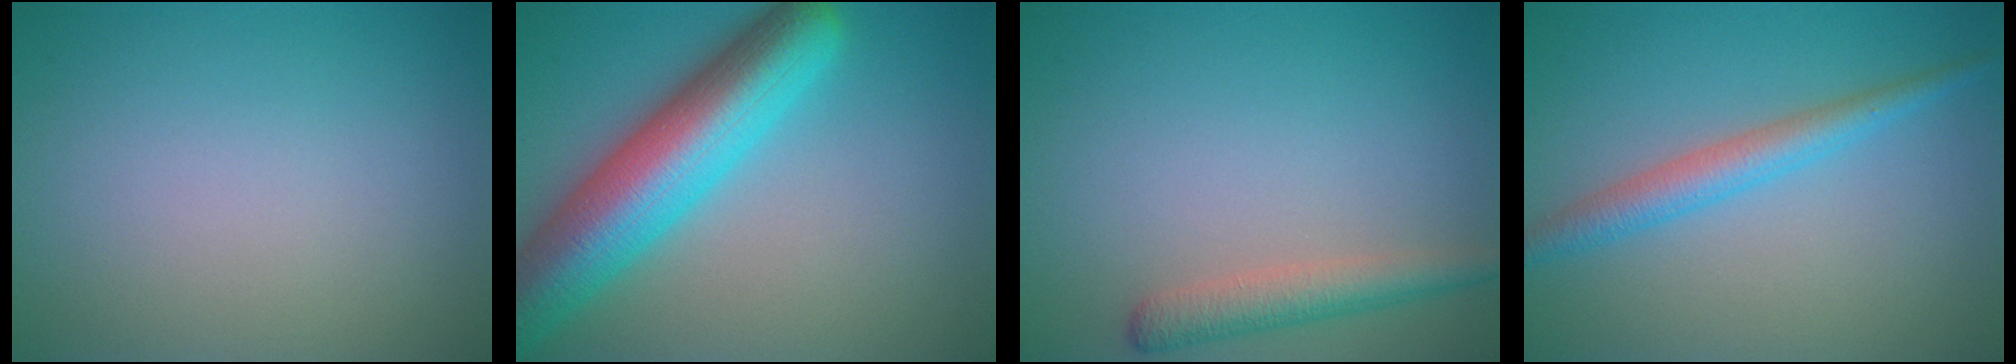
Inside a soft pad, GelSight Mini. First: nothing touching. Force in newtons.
{"total": 10.2, "press": 10.2, "slide": 0.4}
{"total": 2.9, "press": 2.9, "slide": 0.2}
{"total": 3.0, "press": 3.0, "slide": 0.0}